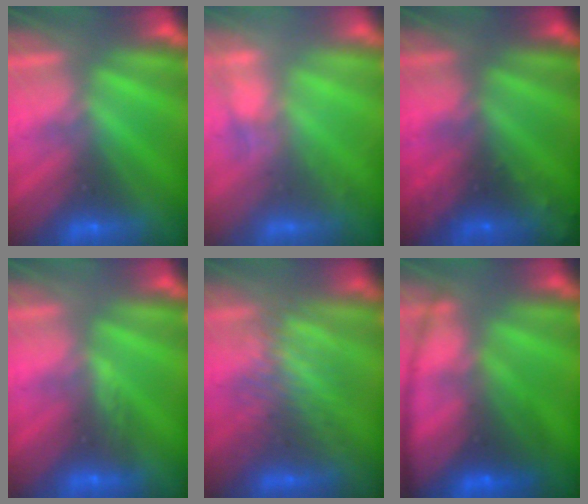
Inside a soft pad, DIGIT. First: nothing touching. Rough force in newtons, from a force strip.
{"total": 2.8}
{"total": 9.6}
{"total": 2.8}
{"total": 2.9}
{"total": 7.4}